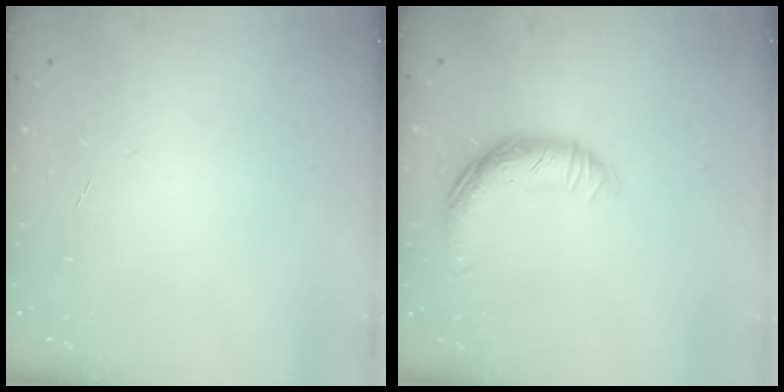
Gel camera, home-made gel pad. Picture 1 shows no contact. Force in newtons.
{"total": 12.1, "press": 12.1, "slide": 0.7}